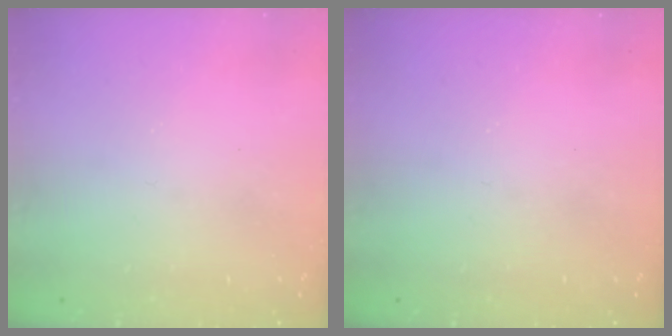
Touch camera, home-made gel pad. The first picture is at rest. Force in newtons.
{"total": 0.0}